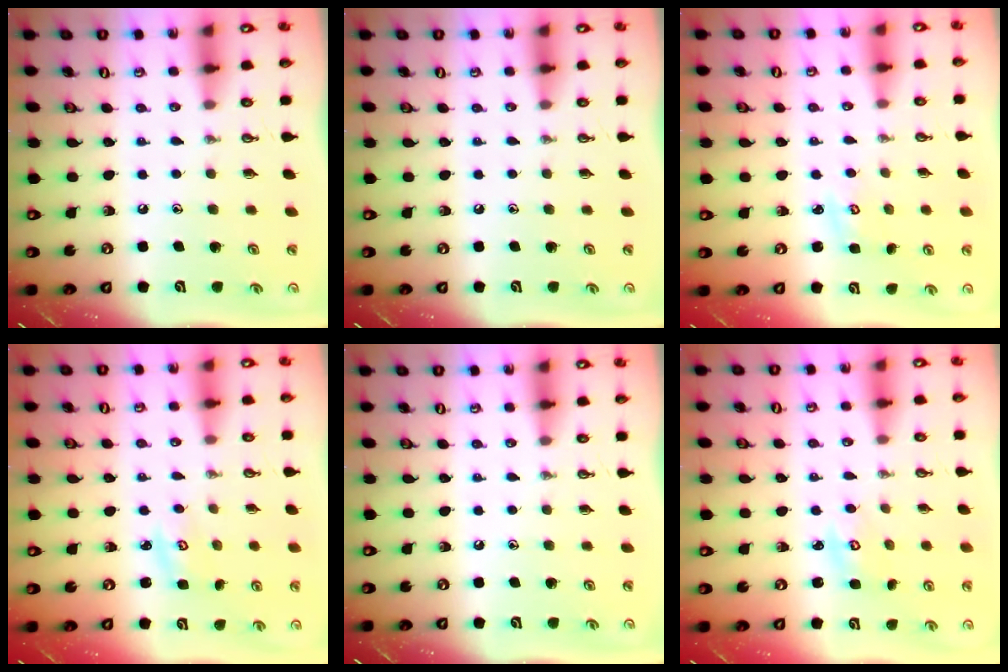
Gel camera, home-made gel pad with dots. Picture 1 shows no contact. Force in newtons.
{"total": 0.0}
{"total": 2.7, "press": 2.7, "slide": 0.3}
{"total": 2.9, "press": 2.8, "slide": 0.4}
{"total": 0.0}
{"total": 4.1, "press": 4.1, "slide": 0.5}